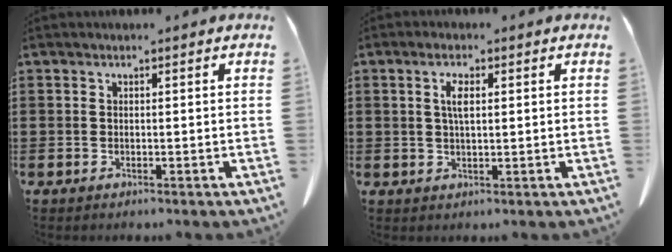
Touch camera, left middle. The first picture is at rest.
{"total": 3.4, "force": [1.0, 1.0, 3.0], "torque": [-0.064, 0.006, 0.016]}